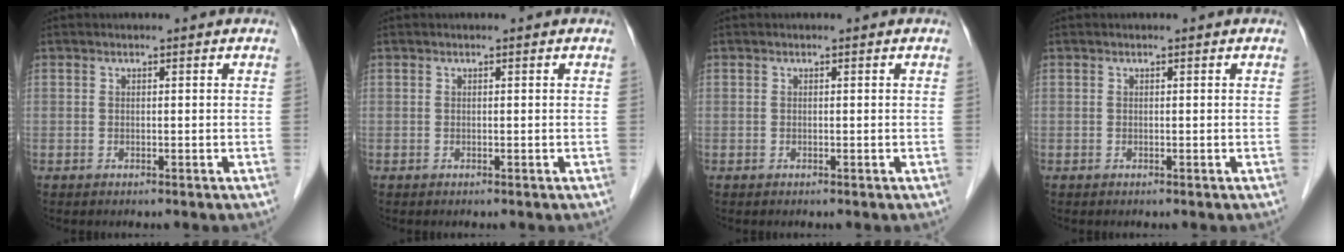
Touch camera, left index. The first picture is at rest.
{"total": 0.0}
{"total": 0.0}
{"total": 0.0}